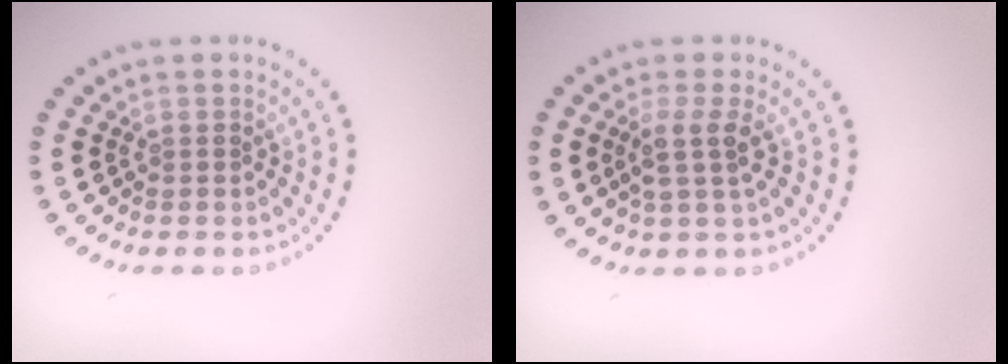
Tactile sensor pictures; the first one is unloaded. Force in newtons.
{"total": 2.4, "press": 1.9, "slide": 1.4}